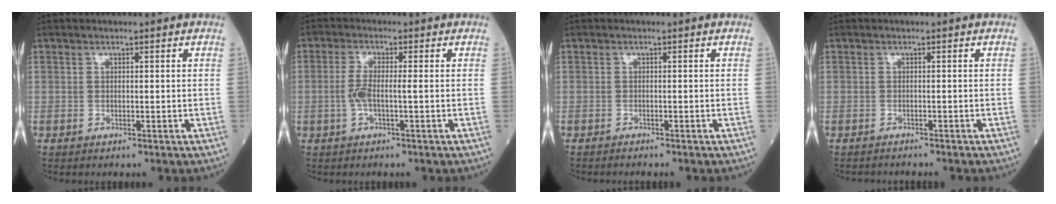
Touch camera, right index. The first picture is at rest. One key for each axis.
{"total": 3.3, "fx": -0.5, "fy": 0.2, "fz": 3.2, "tx": -0.075, "ty": 0.001, "tz": -0.013}
{"total": 1.6, "fx": -1.4, "fy": -0.1, "fz": 0.6, "tx": -0.008, "ty": 0.000, "tz": -0.017}
{"total": 2.9, "fx": -2.8, "fy": 0.4, "fz": 0.5, "tx": -0.006, "ty": -0.004, "tz": -0.037}